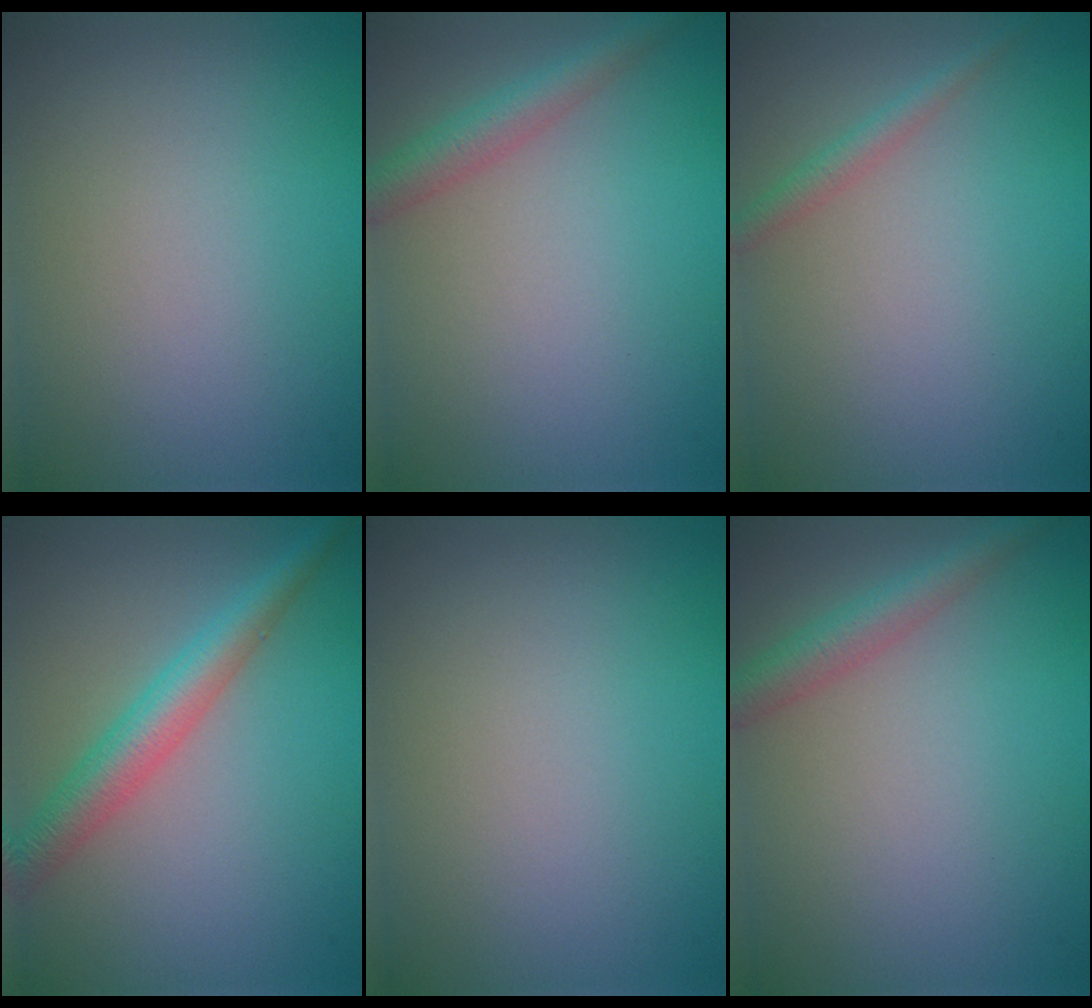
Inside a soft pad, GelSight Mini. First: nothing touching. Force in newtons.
{"total": 2.8, "press": 2.8, "slide": 0.1}
{"total": 1.5, "press": 1.5, "slide": 0.0}
{"total": 4.0, "press": 4.0, "slide": 0.0}
{"total": 0.0}
{"total": 2.8, "press": 2.8, "slide": 0.1}